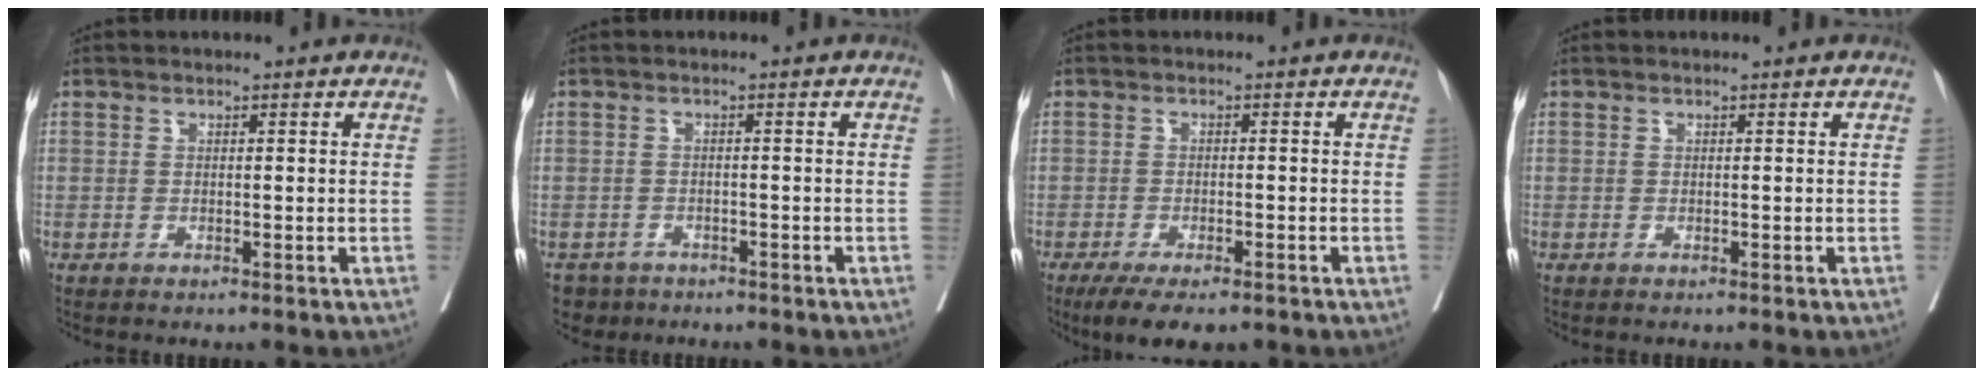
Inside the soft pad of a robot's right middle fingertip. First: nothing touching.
{"total": 4.3, "force": [-3.3, 2.7, 0.0], "torque": [0.002, 0.001, -0.056]}
{"total": 7.3, "force": [-5.4, 2.4, 4.3], "torque": [-0.064, -0.011, -0.084]}
{"total": 0.0}